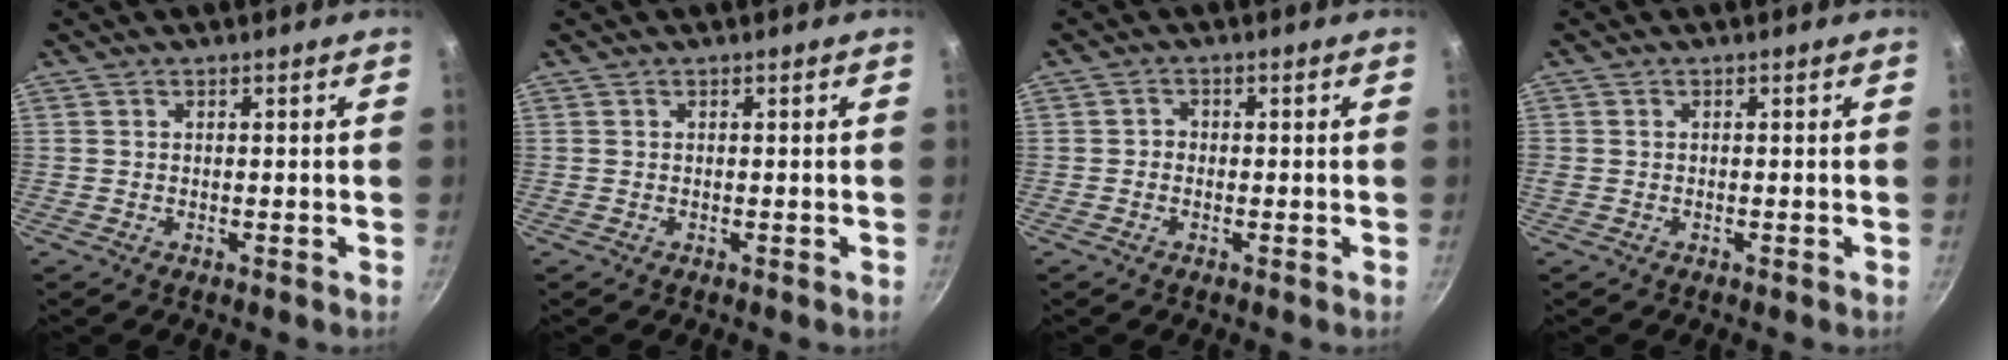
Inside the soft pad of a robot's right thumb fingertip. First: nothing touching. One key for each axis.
{"total": 0.0}
{"total": 1.2, "fx": -0.5, "fy": 1.1, "fz": 0.3, "tx": -0.002, "ty": 0.002, "tz": -0.013}
{"total": 0.7, "fx": -0.2, "fy": 0.6, "fz": 0.2, "tx": -0.007, "ty": -0.002, "tz": -0.004}